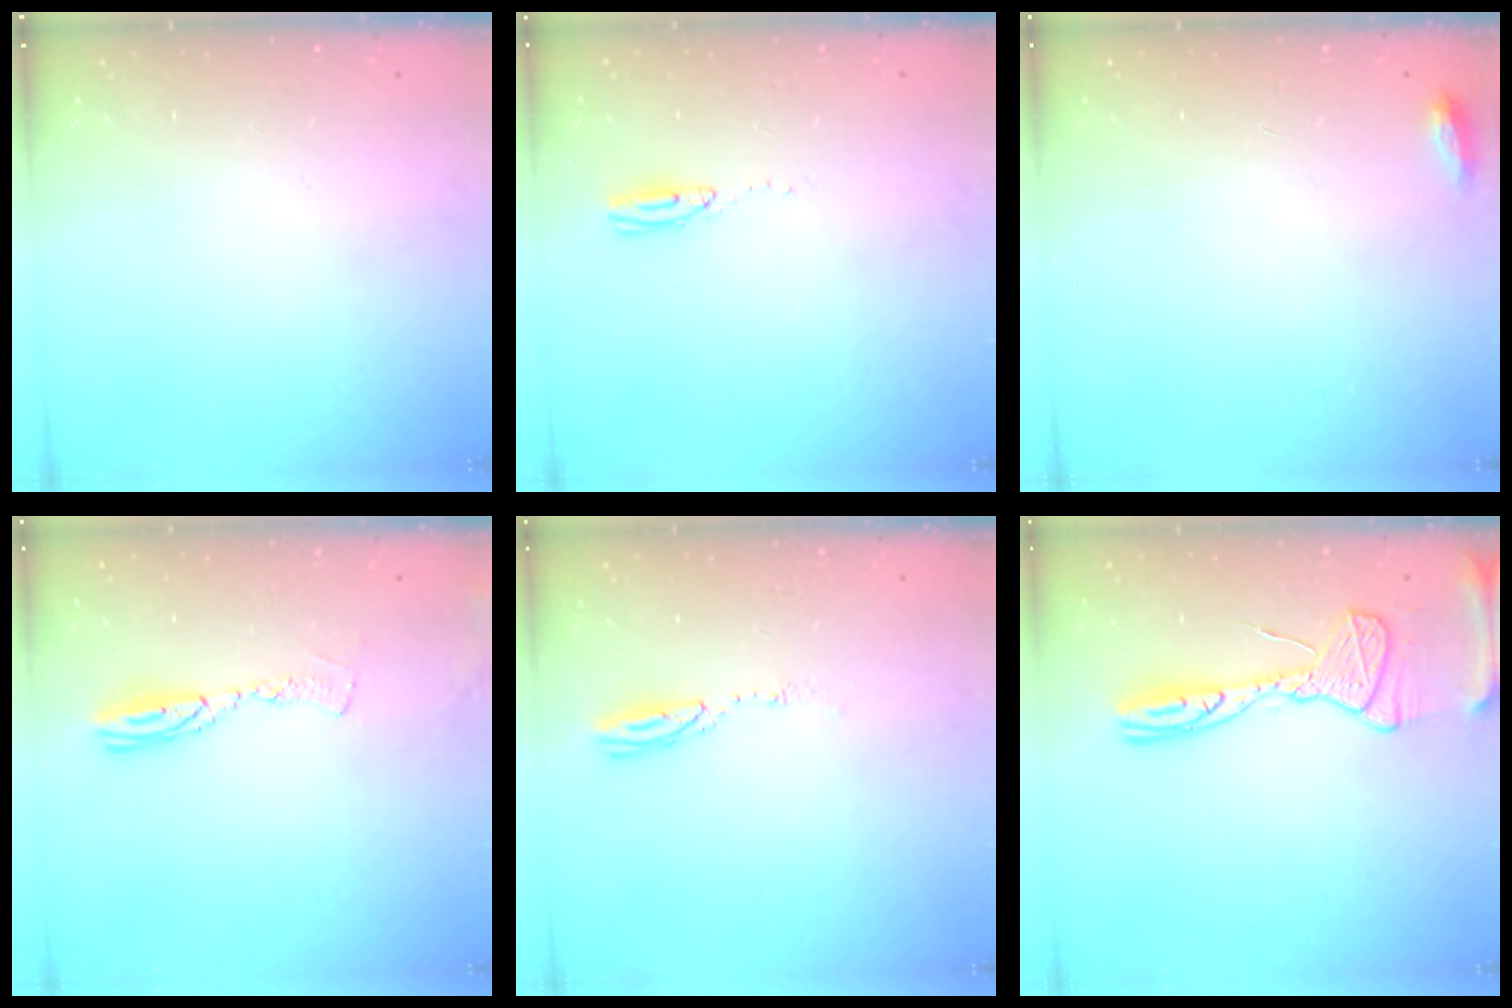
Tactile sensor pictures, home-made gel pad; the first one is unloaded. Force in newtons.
{"total": 4.1, "press": 4.0, "slide": 1.0}
{"total": 3.3, "press": 3.2, "slide": 1.1}
{"total": 7.2, "press": 7.1, "slide": 0.6}
{"total": 3.8, "press": 3.7, "slide": 0.2}
{"total": 14.0, "press": 14.0, "slide": 1.3}